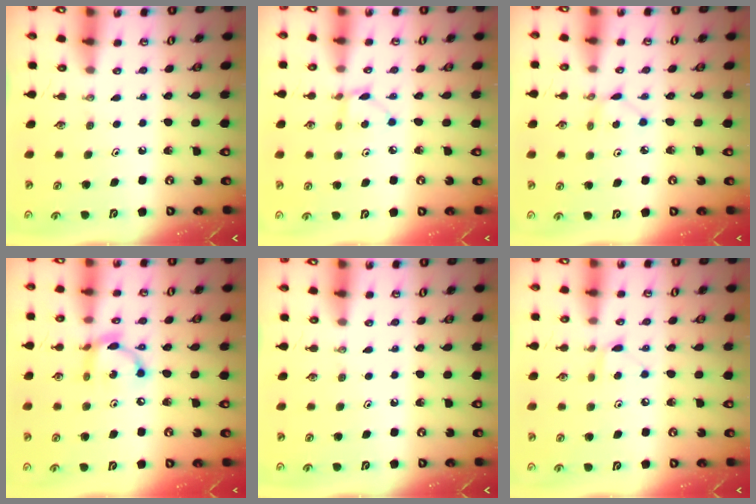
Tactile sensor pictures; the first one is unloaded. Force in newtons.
{"total": 3.3, "press": 3.3, "slide": 0.3}
{"total": 2.4, "press": 2.4, "slide": 0.3}
{"total": 9.6, "press": 9.6, "slide": 0.5}
{"total": 0.0}
{"total": 4.8, "press": 4.8, "slide": 0.5}